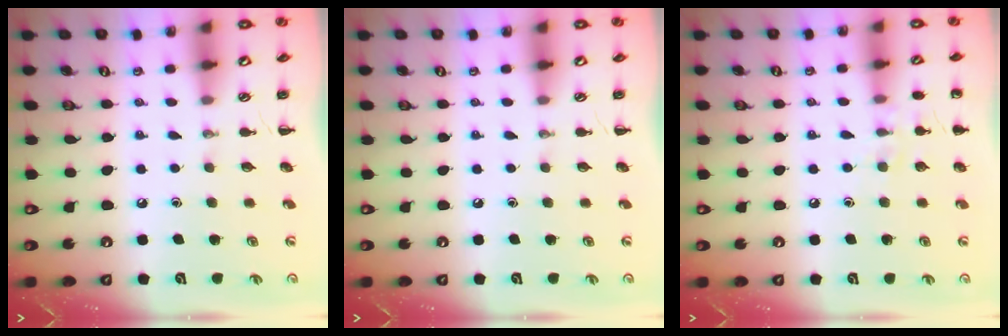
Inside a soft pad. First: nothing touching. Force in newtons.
{"total": 0.0}
{"total": 7.4, "press": 7.0, "slide": 2.2}